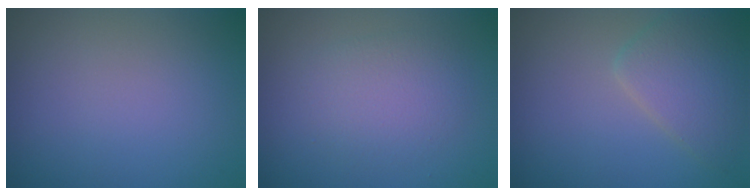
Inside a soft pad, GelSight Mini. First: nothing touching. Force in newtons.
{"total": 2.9, "press": 2.9, "slide": 0.1}
{"total": 3.8, "press": 3.8, "slide": 0.2}